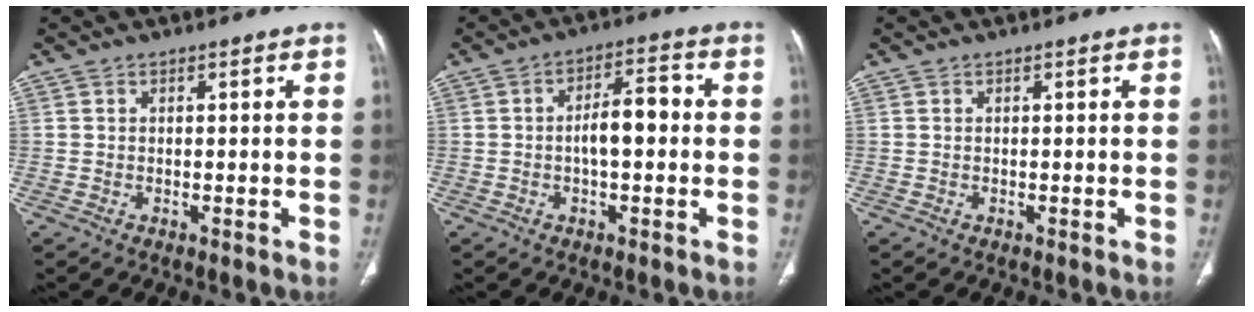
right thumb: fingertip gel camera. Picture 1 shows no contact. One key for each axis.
{"total": 7.0, "fx": -0.4, "fy": 3.1, "fz": 6.3, "tx": -0.096, "ty": 0.025, "tz": -0.014}
{"total": 0.0}